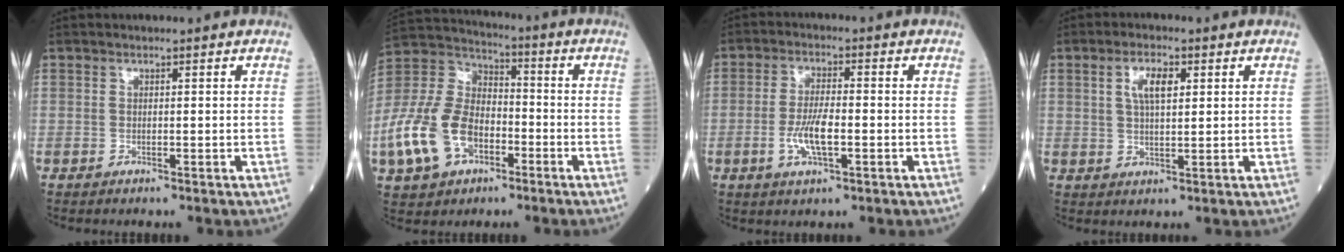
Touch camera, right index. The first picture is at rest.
{"total": 14.5, "force": [-5.4, 9.2, 9.8], "torque": [-0.240, 0.017, -0.099]}
{"total": 5.9, "force": [-1.5, 1.5, 5.5], "torque": [-0.111, 0.000, -0.027]}
{"total": 4.8, "force": [1.7, 1.6, 4.2], "torque": [-0.081, 0.008, 0.031]}